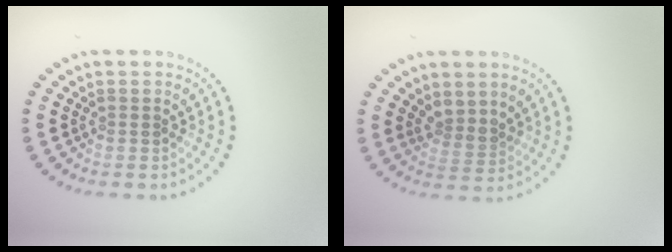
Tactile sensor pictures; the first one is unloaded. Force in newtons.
{"total": 2.2, "press": 1.6, "slide": 1.5}